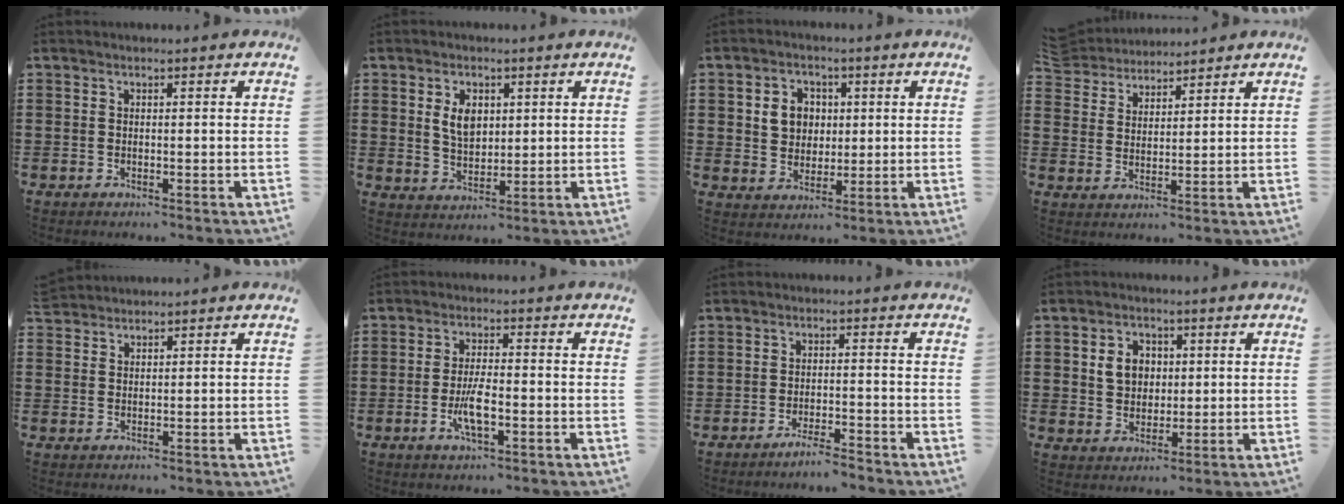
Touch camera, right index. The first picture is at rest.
{"total": 5.1, "force": [1.5, 3.2, 3.6], "torque": [-0.073, 0.009, 0.023]}
{"total": 5.3, "force": [1.0, 4.7, 2.2], "torque": [-0.055, 0.013, 0.014]}
{"total": 4.5, "force": [4.3, 1.2, -0.2], "torque": [-0.019, -0.014, 0.081]}
{"total": 2.0, "force": [2.0, 0.4, -0.3], "torque": [-0.001, 0.005, 0.040]}
{"total": 5.5, "force": [-1.8, 1.4, 5.0], "torque": [-0.103, -0.005, -0.036]}
{"total": 2.8, "force": [-2.7, 0.0, 0.9], "torque": [-0.017, 0.003, -0.052]}
{"total": 4.9, "force": [1.0, 4.1, 2.5], "torque": [-0.056, 0.011, 0.014]}